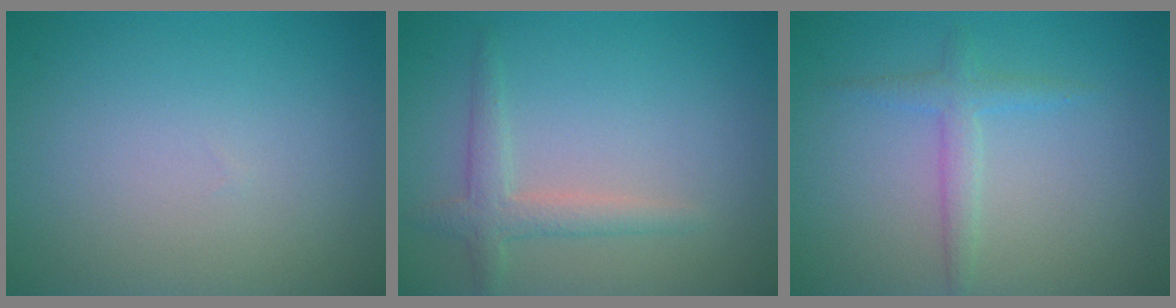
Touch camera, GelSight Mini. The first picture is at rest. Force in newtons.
{"total": 2.3, "press": 2.3, "slide": 0.2}
{"total": 1.8, "press": 1.8, "slide": 0.1}